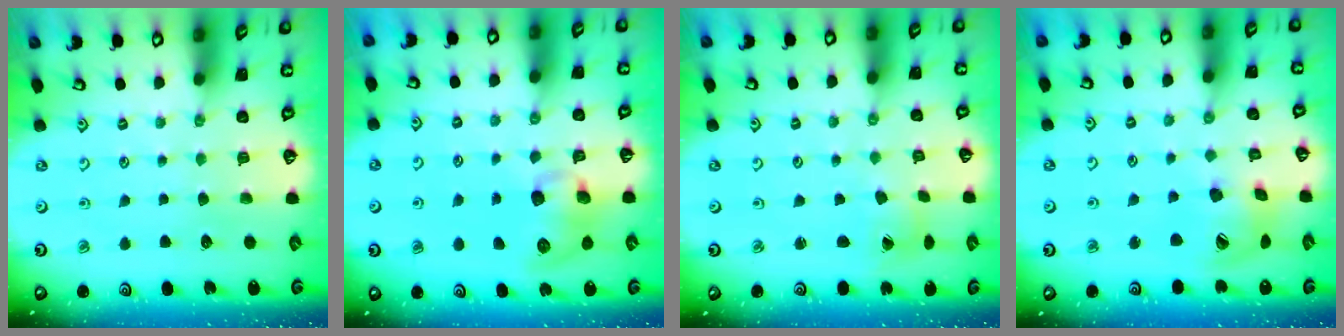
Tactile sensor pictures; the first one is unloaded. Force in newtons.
{"total": 9.9, "press": 9.8, "slide": 1.3}
{"total": 1.7, "press": 1.6, "slide": 0.2}
{"total": 14.7, "press": 14.5, "slide": 2.3}